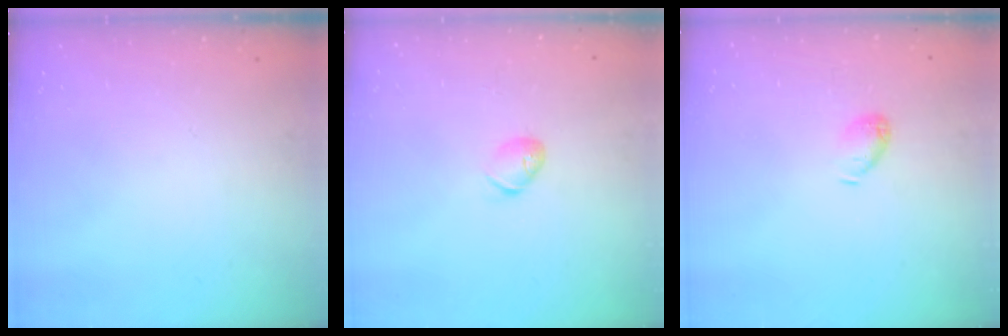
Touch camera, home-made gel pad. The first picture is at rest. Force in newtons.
{"total": 6.3, "press": 6.2, "slide": 1.2}
{"total": 5.2, "press": 5.2, "slide": 0.3}